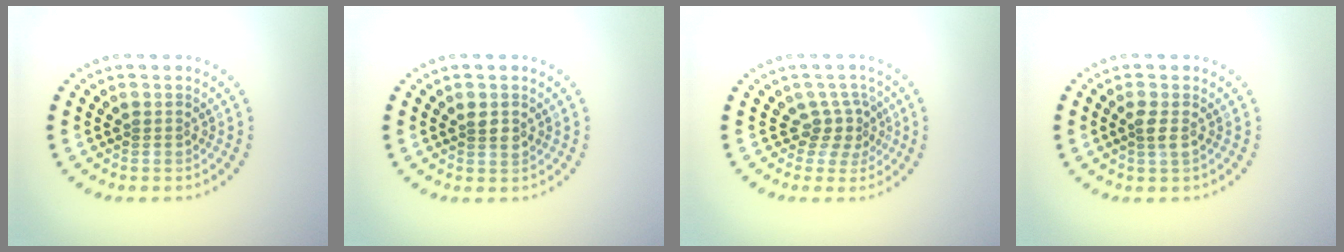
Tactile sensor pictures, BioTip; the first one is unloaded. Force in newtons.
{"total": 1.3, "press": 1.2, "slide": 0.6}
{"total": 2.5, "press": 1.8, "slide": 1.7}
{"total": 1.3, "press": 1.1, "slide": 0.7}